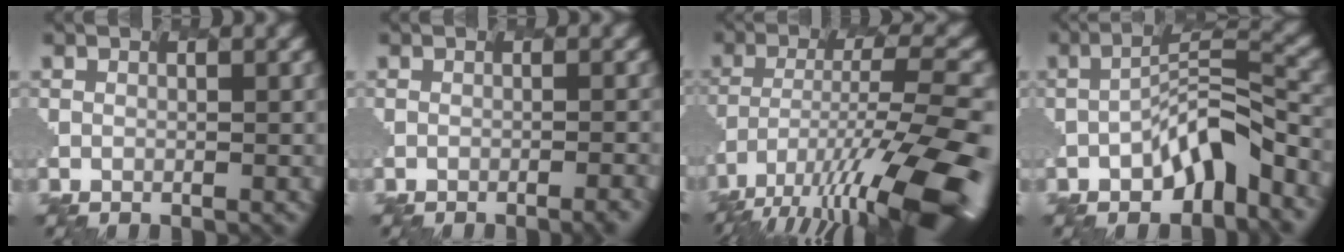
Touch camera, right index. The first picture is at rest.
{"total": 3.2, "force": [-2.3, 0.8, 2.2], "torque": [-0.018, 0.007, -0.018]}
{"total": 14.0, "force": [-8.5, 3.0, 10.7], "torque": [-0.211, -0.001, -0.131]}
{"total": 5.8, "force": [-3.0, 1.9, 4.6], "torque": [-0.090, 0.005, -0.050]}